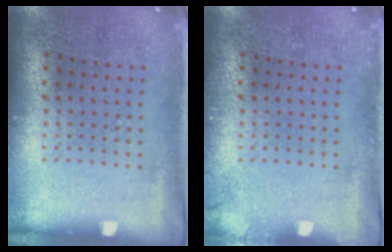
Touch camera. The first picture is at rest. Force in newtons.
{"total": 0.7, "press": 0.7, "slide": 0.2}